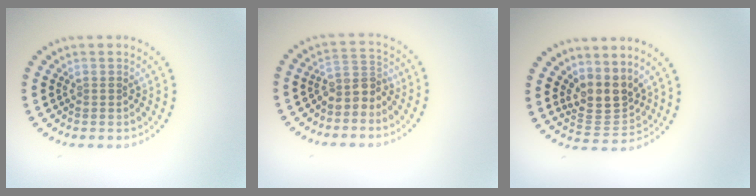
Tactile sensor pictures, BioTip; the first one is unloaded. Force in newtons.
{"total": 2.6, "press": 2.0, "slide": 1.7}
{"total": 3.4, "press": 2.6, "slide": 2.2}